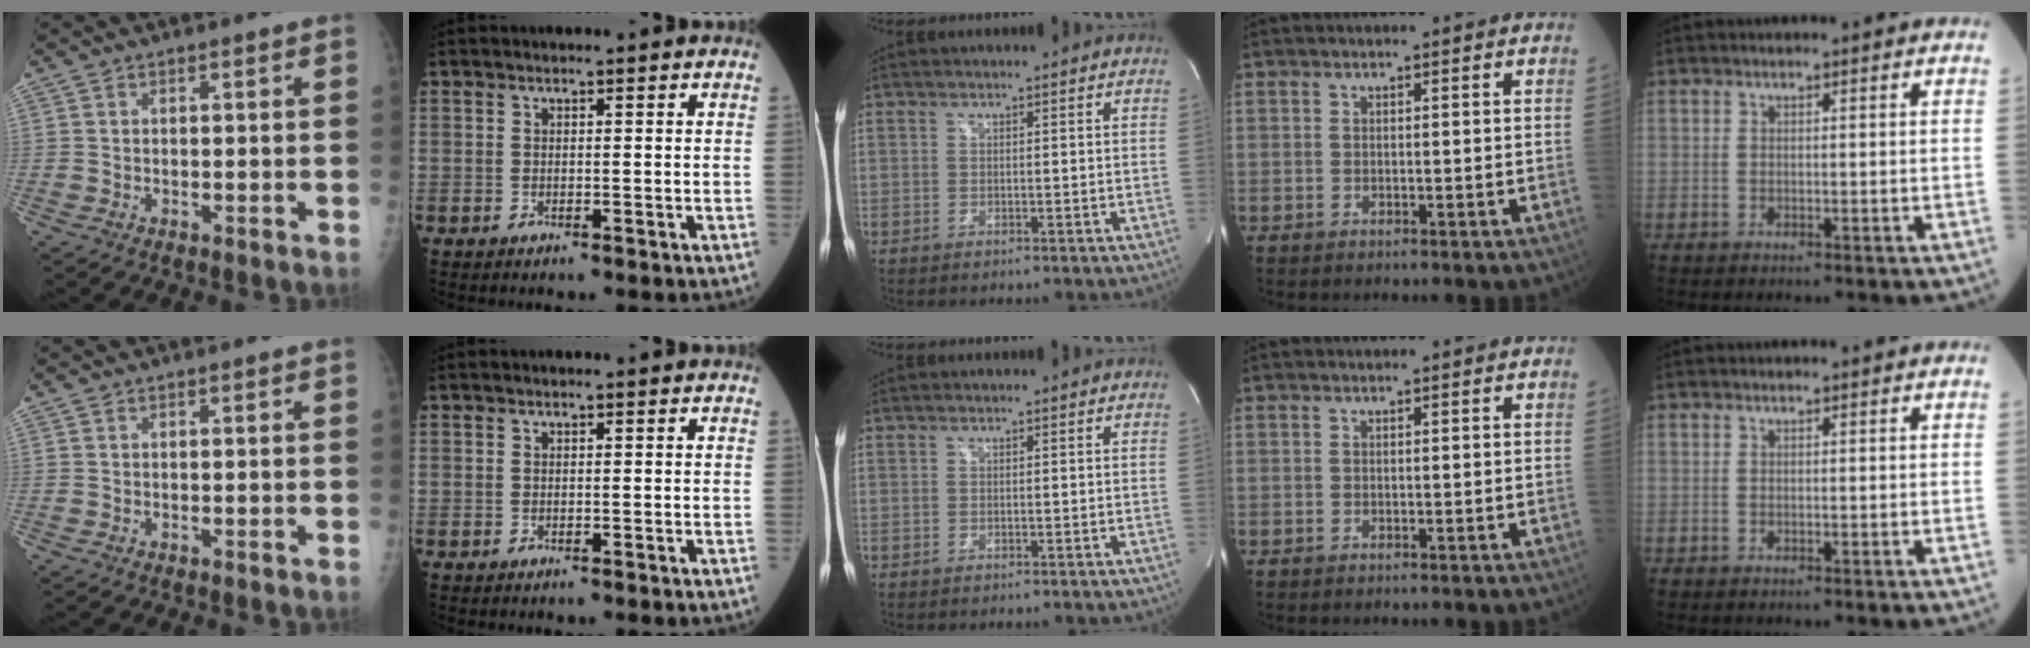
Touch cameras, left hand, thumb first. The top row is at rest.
{}